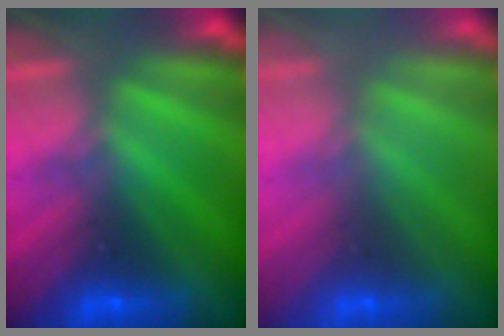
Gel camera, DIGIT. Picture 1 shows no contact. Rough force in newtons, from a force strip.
{"total": 2.7}